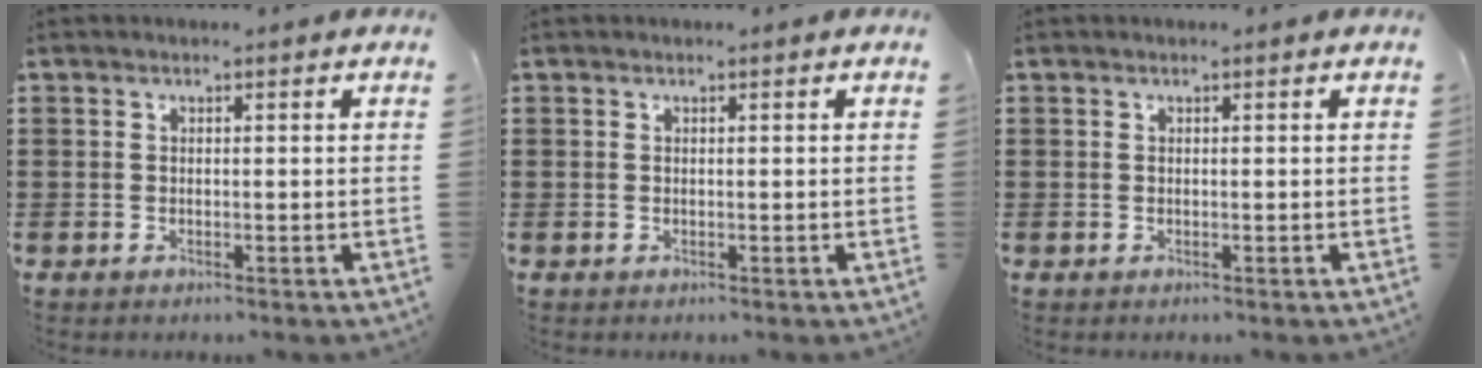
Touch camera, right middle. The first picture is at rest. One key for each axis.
{"total": 0.0}
{"total": 0.0}